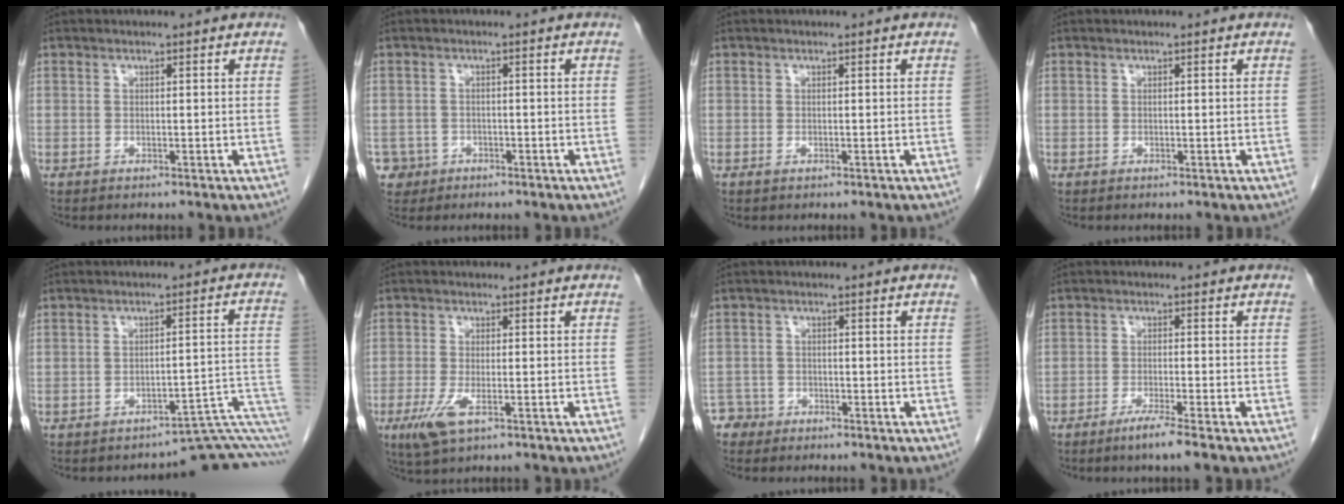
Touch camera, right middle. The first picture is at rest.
{"total": 3.2, "force": [-1.6, 2.8, -0.2], "torque": [0.005, 0.010, -0.029]}
{"total": 0.0}
{"total": 0.0}
{"total": 7.2, "force": [-6.2, 0.2, 3.7], "torque": [-0.025, 0.047, -0.066]}
{"total": 4.6, "force": [-2.1, 1.3, 3.8], "torque": [-0.087, -0.011, -0.035]}
{"total": 2.1, "force": [-1.7, 1.1, -0.7], "torque": [0.013, 0.007, -0.034]}
{"total": 3.6, "force": [-2.5, -0.6, 2.6], "torque": [-0.049, -0.009, -0.049]}